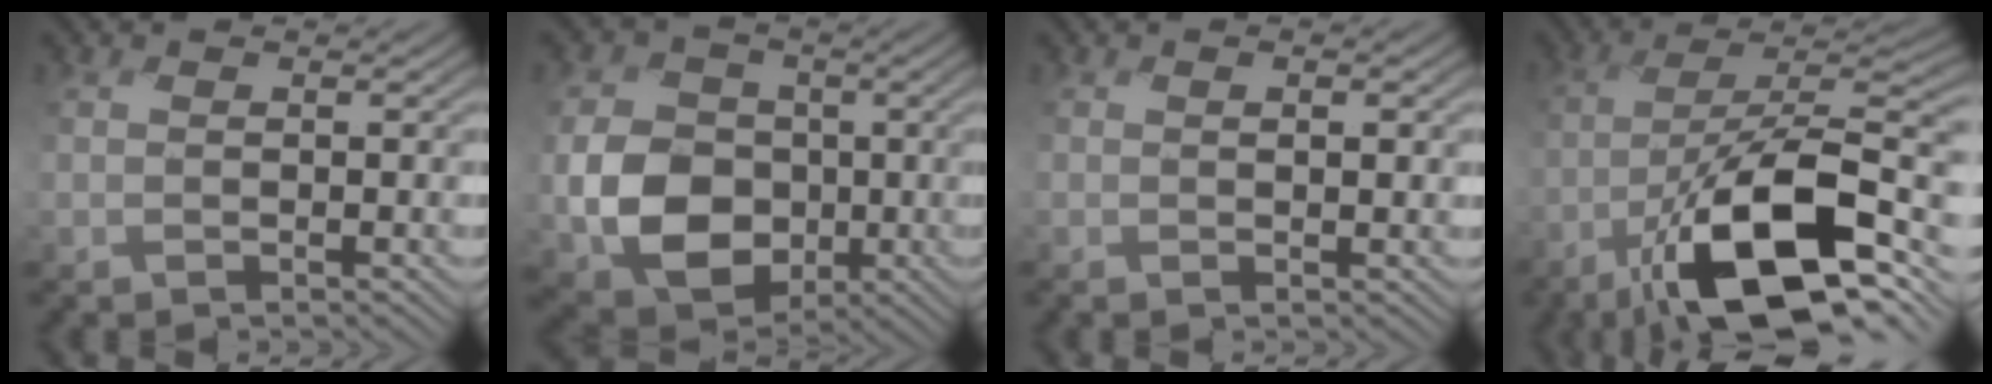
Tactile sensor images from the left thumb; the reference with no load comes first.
{"total": 10.7, "force": [-2.3, 8.6, 6.0], "torque": [-0.138, -0.020, -0.054]}
{"total": 1.1, "force": [0.4, 0.1, 1.1], "torque": [-0.010, 0.001, 0.000]}
{"total": 16.1, "force": [-8.2, 5.6, 12.6], "torque": [-0.207, -0.006, -0.159]}